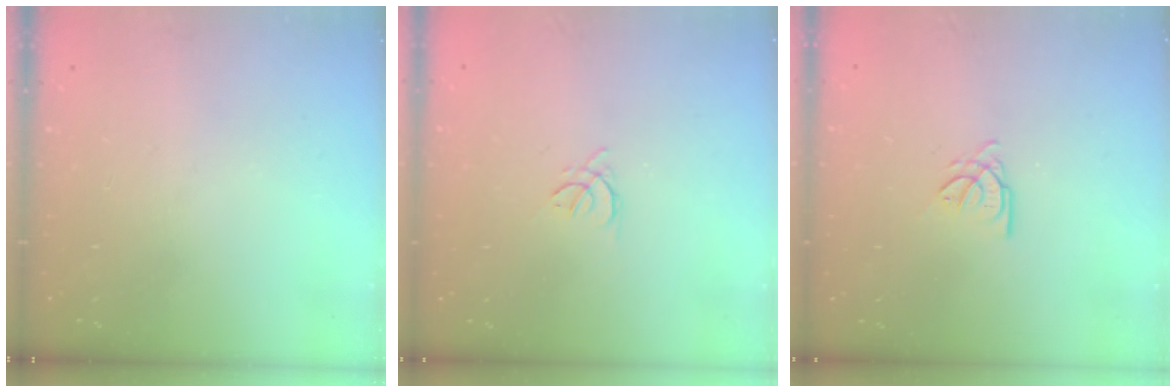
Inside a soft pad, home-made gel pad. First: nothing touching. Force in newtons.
{"total": 1.5, "press": 1.4, "slide": 0.6}
{"total": 3.1, "press": 3.1, "slide": 0.1}